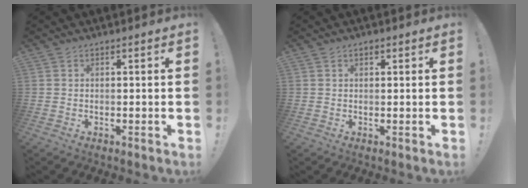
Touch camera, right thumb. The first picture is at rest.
{"total": 0.8, "force": [0.5, 0.4, 0.4], "torque": [-0.006, 0.001, 0.009]}